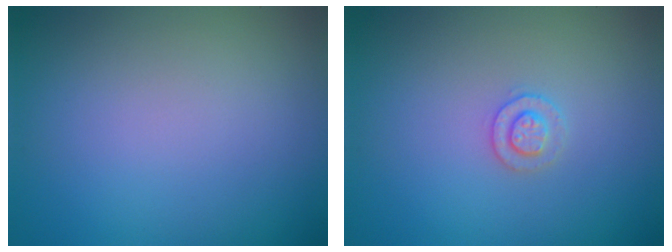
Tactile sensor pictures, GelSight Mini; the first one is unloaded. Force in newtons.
{"total": 1.5, "press": 1.5, "slide": 0.1}